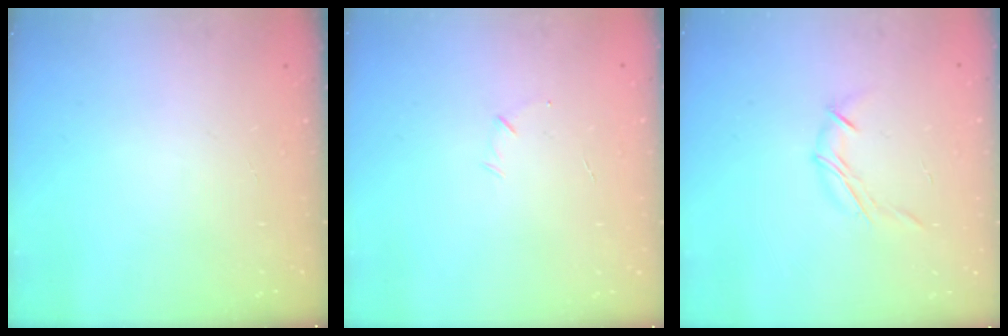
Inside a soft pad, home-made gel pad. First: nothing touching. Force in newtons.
{"total": 3.8, "press": 3.7, "slide": 1.0}
{"total": 5.6, "press": 5.5, "slide": 0.8}